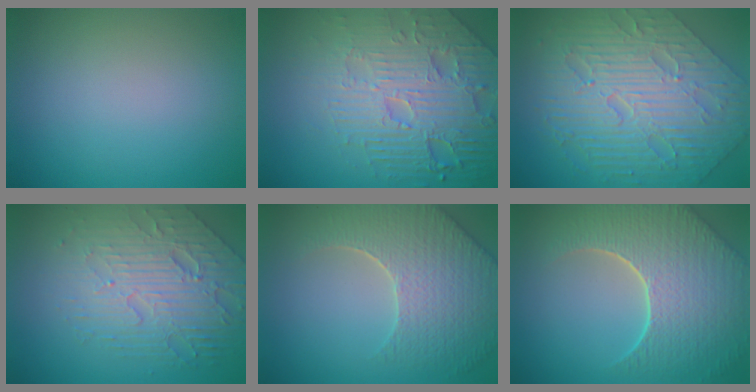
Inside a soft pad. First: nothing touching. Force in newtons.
{"total": 7.3, "press": 5.9, "slide": 4.4}
{"total": 10.4, "press": 7.1, "slide": 7.6}
{"total": 6.7, "press": 4.9, "slide": 4.5}
{"total": 7.0, "press": 5.5, "slide": 4.3}
{"total": 8.6, "press": 6.2, "slide": 6.0}